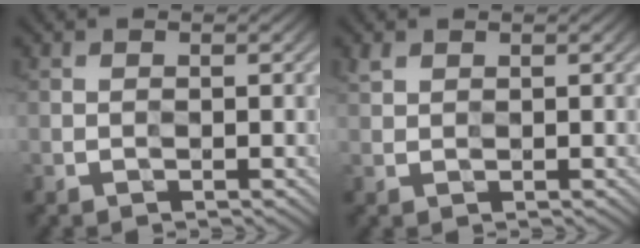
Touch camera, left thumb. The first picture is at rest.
{"total": 1.4, "force": [1.2, 0.6, 0.0], "torque": [-0.003, 0.003, 0.028]}